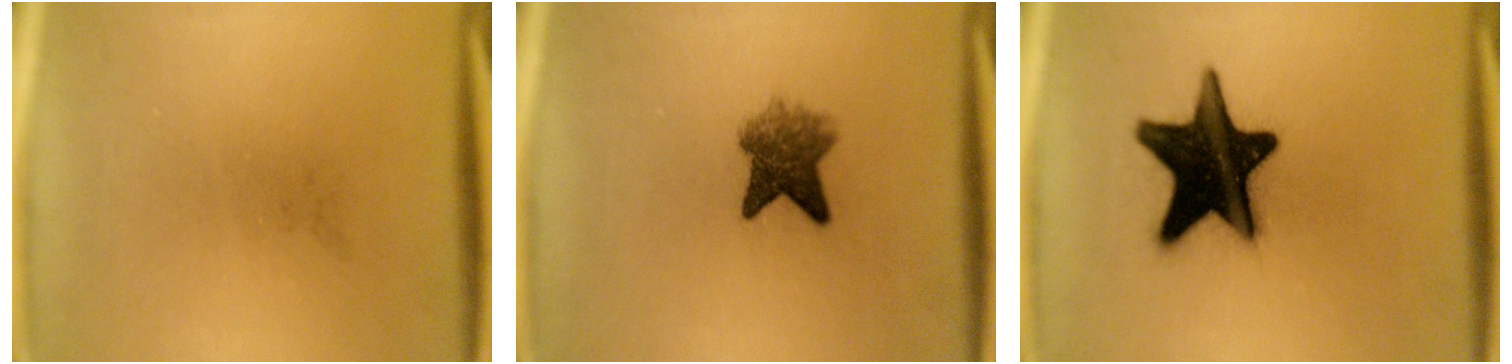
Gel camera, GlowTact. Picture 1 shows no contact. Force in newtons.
{"total": 5.5}
{"total": 19.8}